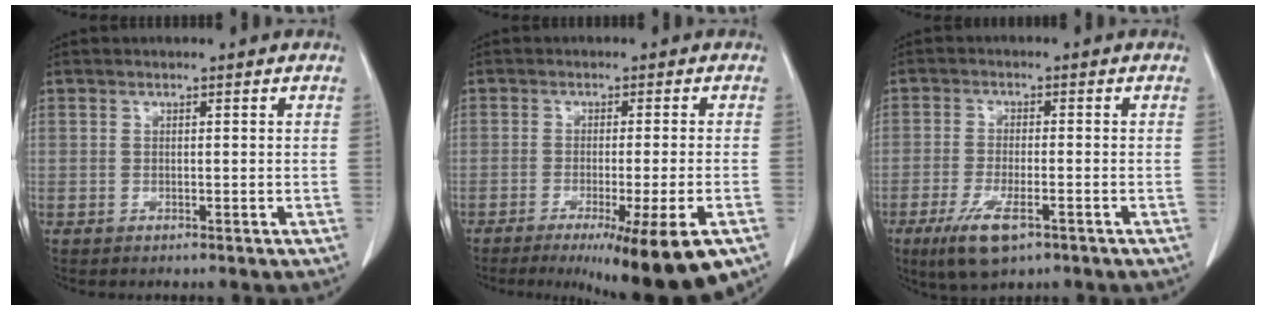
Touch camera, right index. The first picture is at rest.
{"total": 13.5, "force": [-8.6, -0.2, 10.4], "torque": [-0.106, -0.031, -0.126]}
{"total": 7.4, "force": [-4.1, 1.9, 5.8], "torque": [-0.114, -0.017, -0.065]}